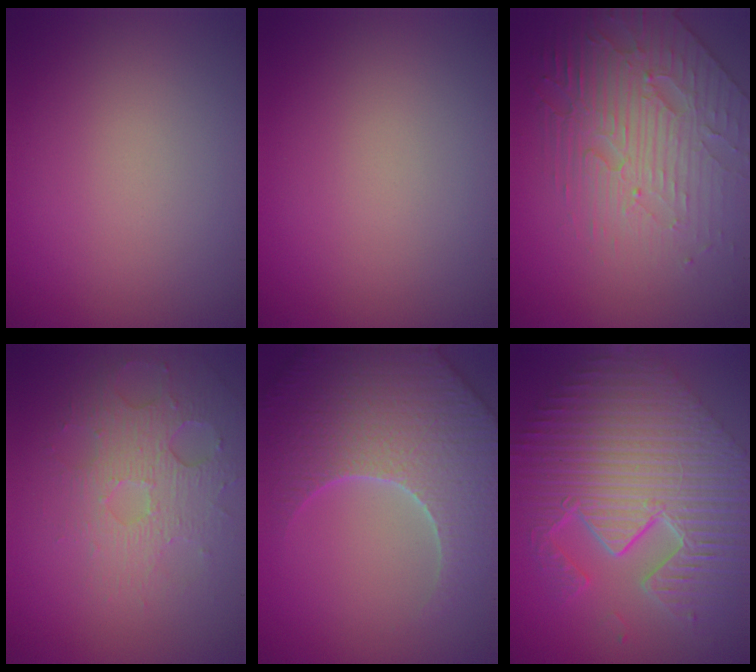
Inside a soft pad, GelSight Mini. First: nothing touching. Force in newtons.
{"total": 0.0}
{"total": 5.5, "press": 4.7, "slide": 2.9}
{"total": 3.5, "press": 3.2, "slide": 1.4}
{"total": 7.8, "press": 7.5, "slide": 2.0}
{"total": 12.4, "press": 8.0, "slide": 9.5}